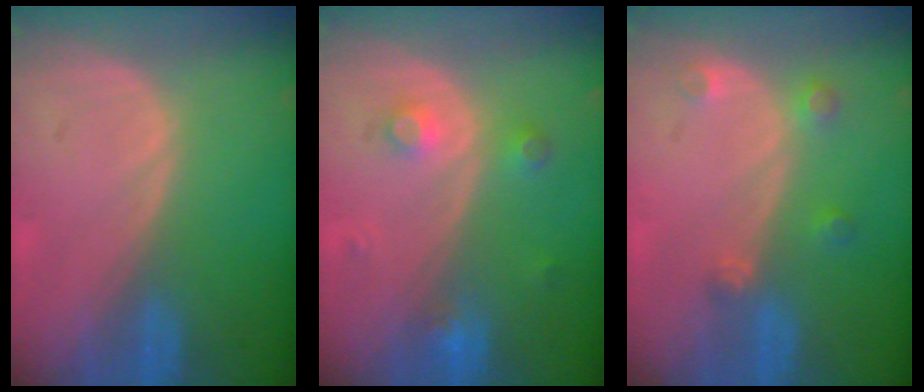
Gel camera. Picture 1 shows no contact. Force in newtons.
{"total": 3.4, "press": 3.1, "slide": 1.2}
{"total": 2.6, "press": 2.6, "slide": 0.5}